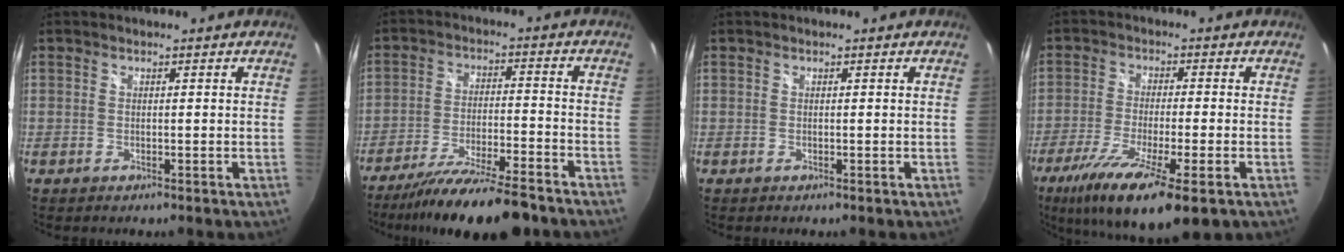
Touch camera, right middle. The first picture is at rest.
{"total": 15.7, "force": [-13.2, 1.6, 8.4], "torque": [-0.165, -0.031, -0.214]}
{"total": 0.0}
{"total": 15.0, "force": [-8.3, 2.8, 12.1], "torque": [-0.236, -0.052, -0.143]}